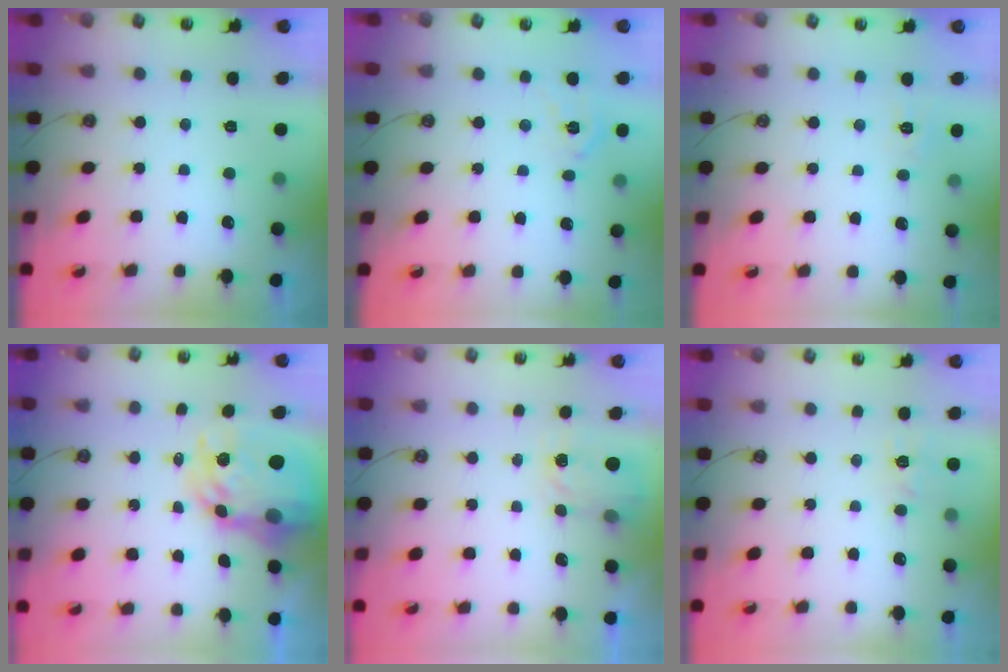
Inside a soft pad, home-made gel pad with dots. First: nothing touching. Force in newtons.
{"total": 8.3, "press": 8.3, "slide": 1.1}
{"total": 2.8, "press": 2.8, "slide": 0.5}
{"total": 11.8, "press": 11.7, "slide": 1.0}
{"total": 2.6, "press": 2.6, "slide": 0.4}
{"total": 7.6, "press": 7.6, "slide": 0.6}